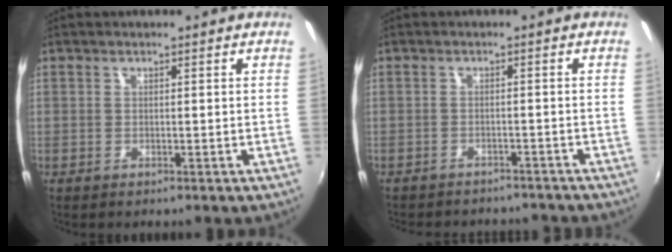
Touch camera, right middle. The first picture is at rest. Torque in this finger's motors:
{"motor_torque": [0.93, -1.20, 0.22, 0.09]}